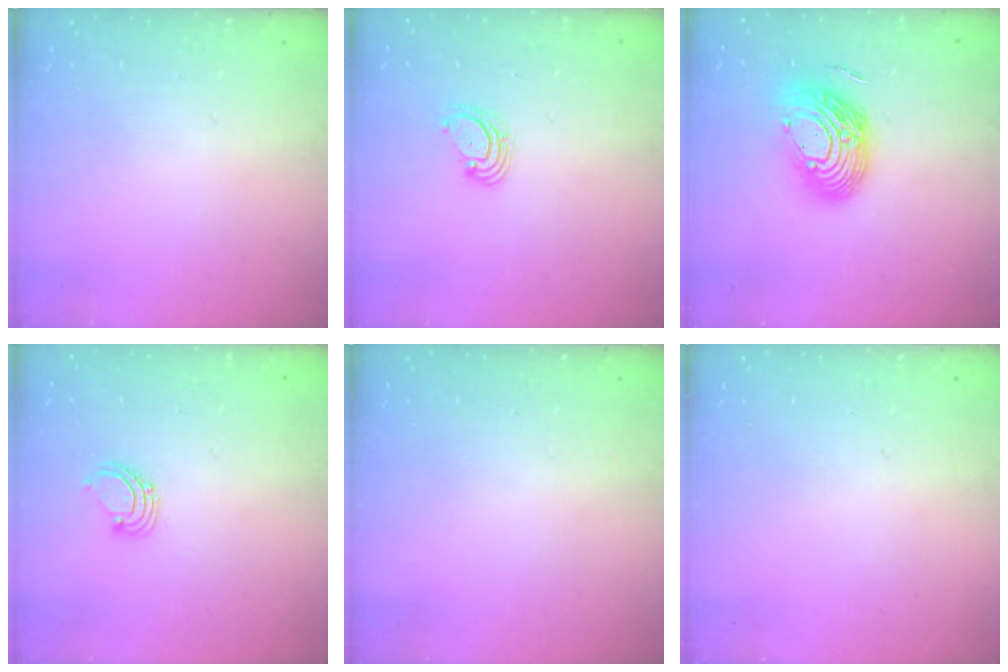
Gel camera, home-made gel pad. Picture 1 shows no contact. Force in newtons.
{"total": 2.9, "press": 2.9, "slide": 0.1}
{"total": 16.1, "press": 16.0, "slide": 1.8}
{"total": 2.9, "press": 2.9, "slide": 0.2}
{"total": 0.0}
{"total": 0.0}